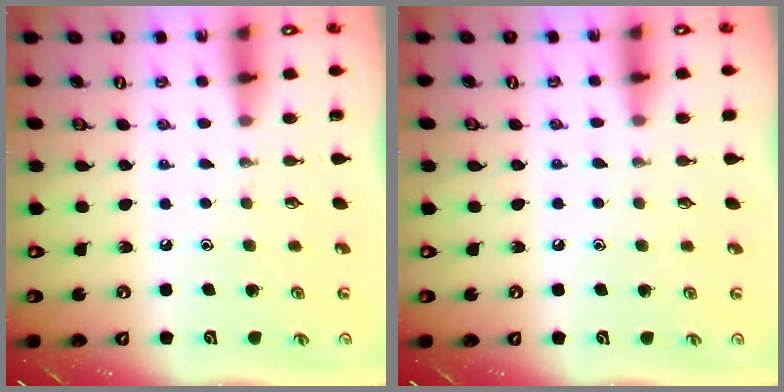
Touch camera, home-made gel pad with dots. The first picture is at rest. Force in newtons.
{"total": 4.0, "press": 4.0, "slide": 0.6}